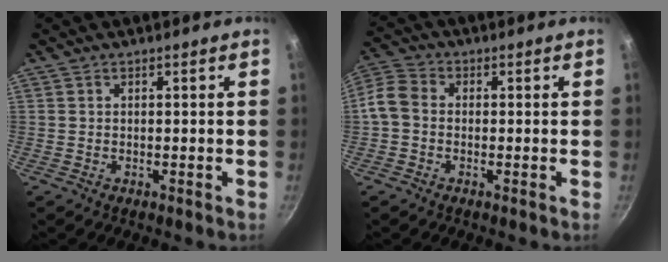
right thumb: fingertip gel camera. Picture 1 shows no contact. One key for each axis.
{"total": 5.9, "fx": -0.9, "fy": 4.7, "fz": 3.5, "tx": -0.073, "ty": 0.020, "tz": -0.036}